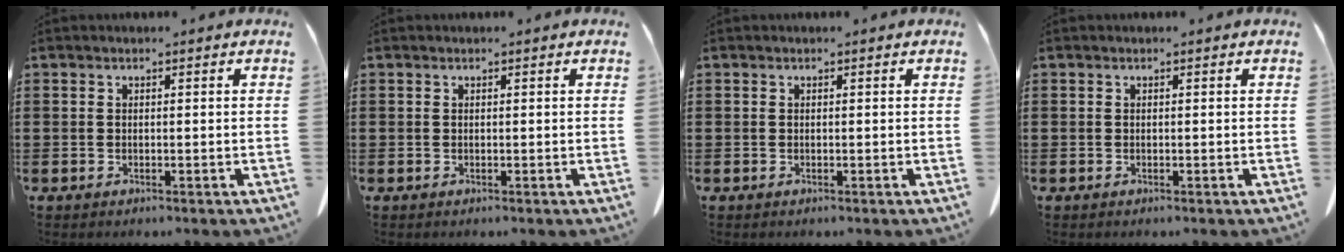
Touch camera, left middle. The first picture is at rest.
{"total": 0.0}
{"total": 0.0}
{"total": 0.0}